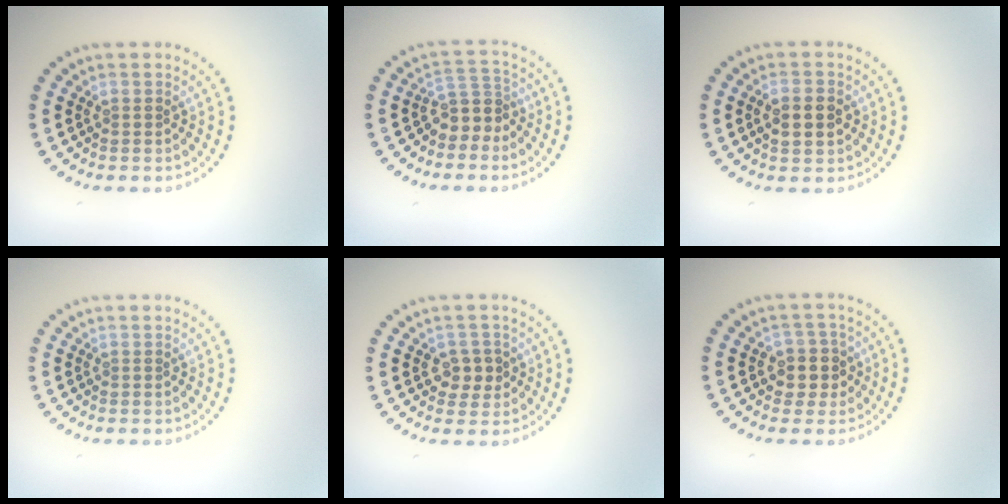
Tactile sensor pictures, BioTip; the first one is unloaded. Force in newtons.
{"total": 2.9, "press": 2.0, "slide": 2.0}
{"total": 2.8, "press": 2.8, "slide": 0.2}
{"total": 0.0}
{"total": 2.2, "press": 2.2, "slide": 0.5}
{"total": 2.9, "press": 2.6, "slide": 1.2}